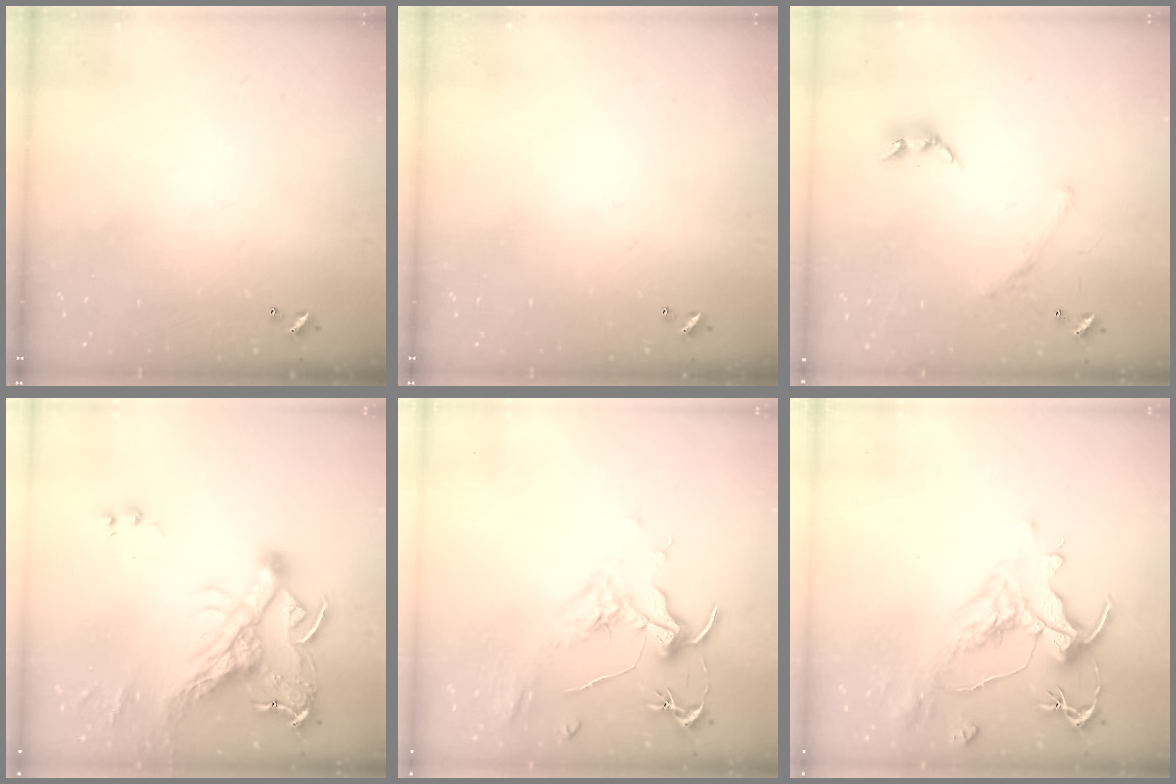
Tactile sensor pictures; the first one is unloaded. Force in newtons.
{"total": 0.0}
{"total": 1.6, "press": 1.1, "slide": 1.1}
{"total": 14.9, "press": 14.7, "slide": 2.3}
{"total": 2.0, "press": 1.7, "slide": 0.9}
{"total": 1.8, "press": 1.1, "slide": 1.4}